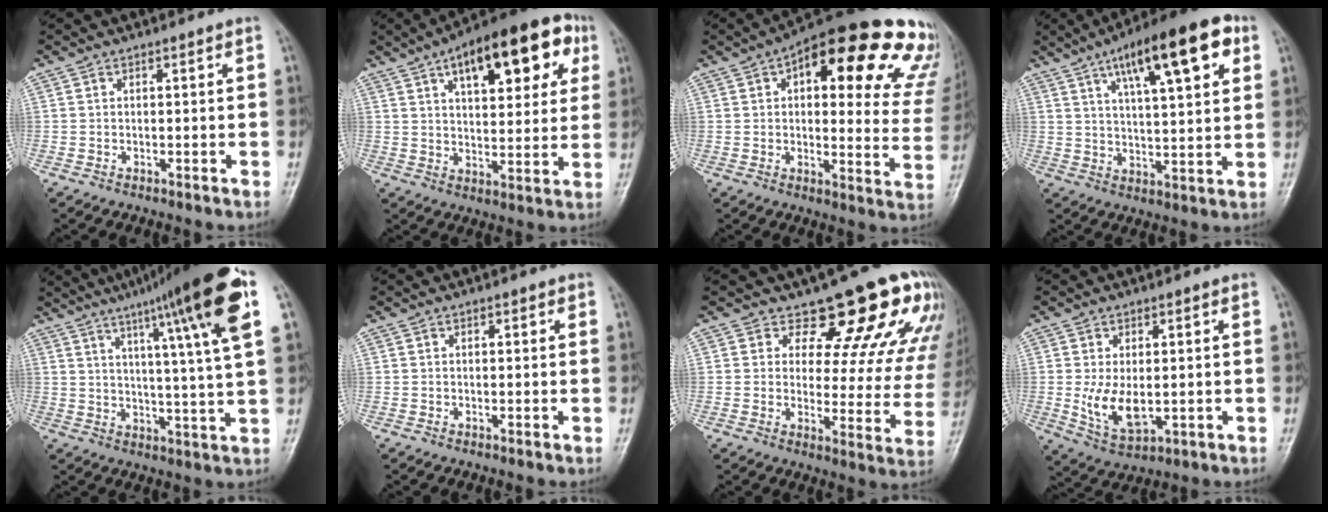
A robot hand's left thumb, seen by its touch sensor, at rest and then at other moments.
{"total": 20.2, "force": [8.8, 8.9, 15.9], "torque": [-0.192, 0.002, 0.125]}
{"total": 25.8, "force": [14.0, 9.8, 19.3], "torque": [-0.206, -0.015, 0.160]}
{"total": 18.1, "force": [8.4, 5.4, 15.0], "torque": [-0.205, -0.009, 0.126]}
{"total": 19.8, "force": [9.9, 1.1, 17.2], "torque": [-0.245, -0.016, 0.136]}
{"total": 0.8, "force": [0.4, 0.5, 0.4], "torque": [0.004, 0.000, 0.001]}
{"total": 17.5, "force": [13.2, 7.6, 8.6], "torque": [-0.047, -0.077, 0.147]}
{"total": 7.5, "force": [-0.1, 4.3, 6.1], "torque": [-0.105, -0.019, 0.009]}